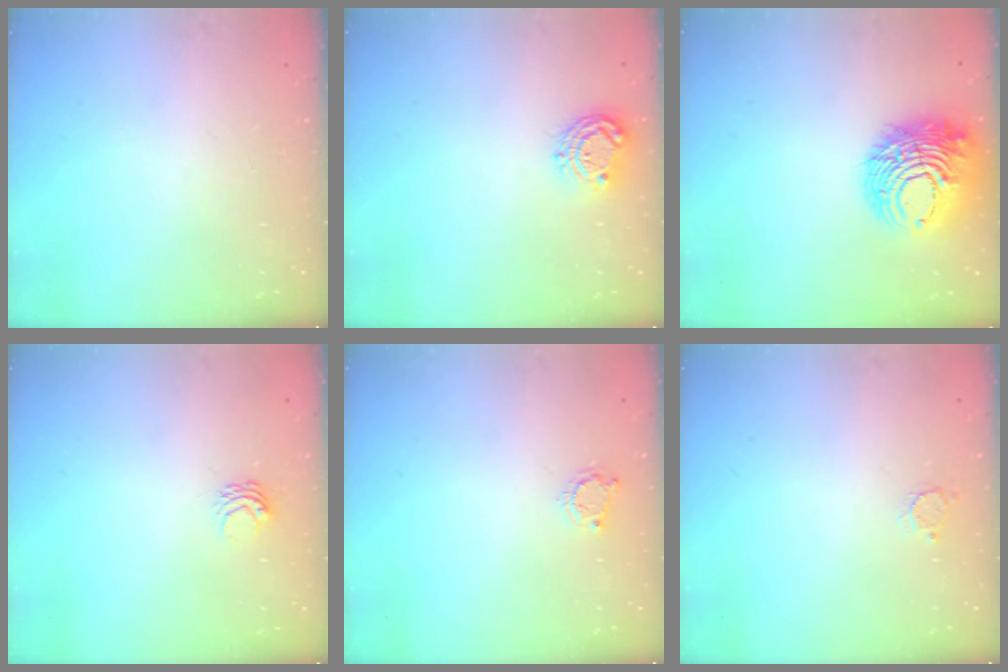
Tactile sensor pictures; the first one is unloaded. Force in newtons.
{"total": 8.3, "press": 8.3, "slide": 0.3}
{"total": 14.6, "press": 14.4, "slide": 1.8}
{"total": 3.9, "press": 3.9, "slide": 0.4}
{"total": 4.3, "press": 4.2, "slide": 0.4}
{"total": 2.4, "press": 2.4, "slide": 0.3}